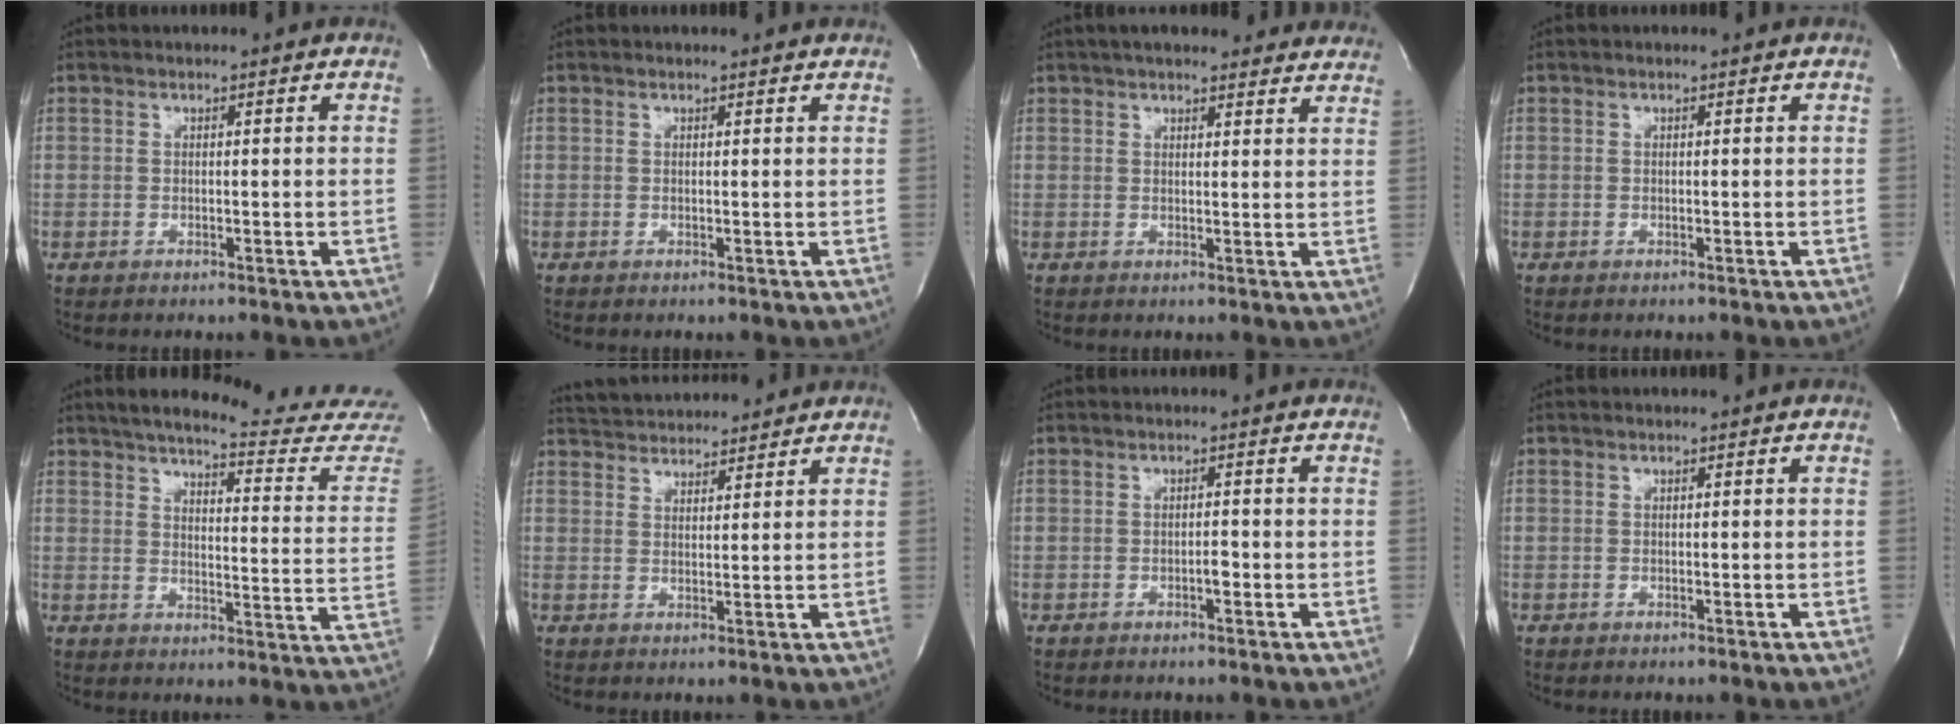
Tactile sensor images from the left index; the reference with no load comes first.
{"total": 2.2, "force": [2.2, 0.3, 0.3], "torque": [-0.012, 0.002, 0.017]}
{"total": 17.0, "force": [15.2, 3.8, 6.7], "torque": [-0.083, 0.030, 0.184]}
{"total": 0.0}
{"total": 21.9, "force": [20.6, 0.6, 7.3], "torque": [-0.096, -0.096, 0.241]}
{"total": 9.7, "force": [9.3, 1.4, 2.1], "torque": [-0.040, 0.026, 0.142]}
{"total": 0.9, "force": [-0.4, 0.2, 0.7], "torque": [-0.011, 0.002, -0.008]}
{"total": 0.0}